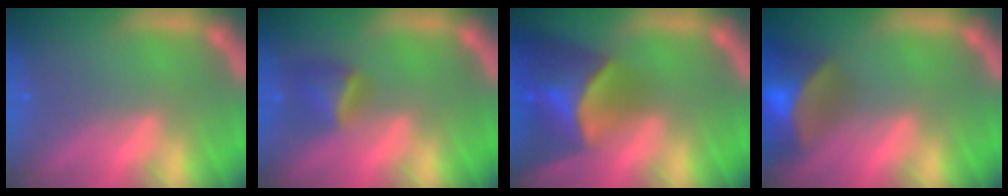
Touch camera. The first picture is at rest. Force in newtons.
{"total": 2.9}
{"total": 8.9}
{"total": 9.0}